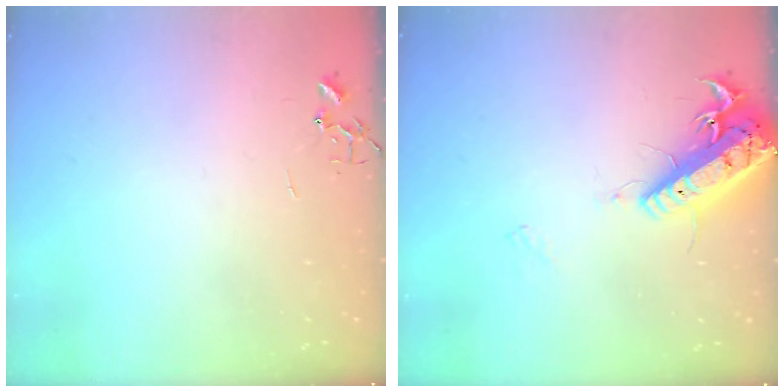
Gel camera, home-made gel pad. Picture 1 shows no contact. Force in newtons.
{"total": 17.1, "press": 16.8, "slide": 3.3}